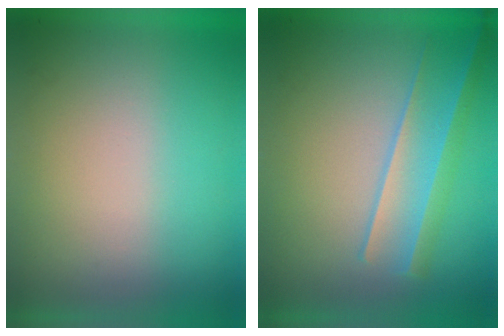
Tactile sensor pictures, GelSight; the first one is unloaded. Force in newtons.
{"total": 2.2}